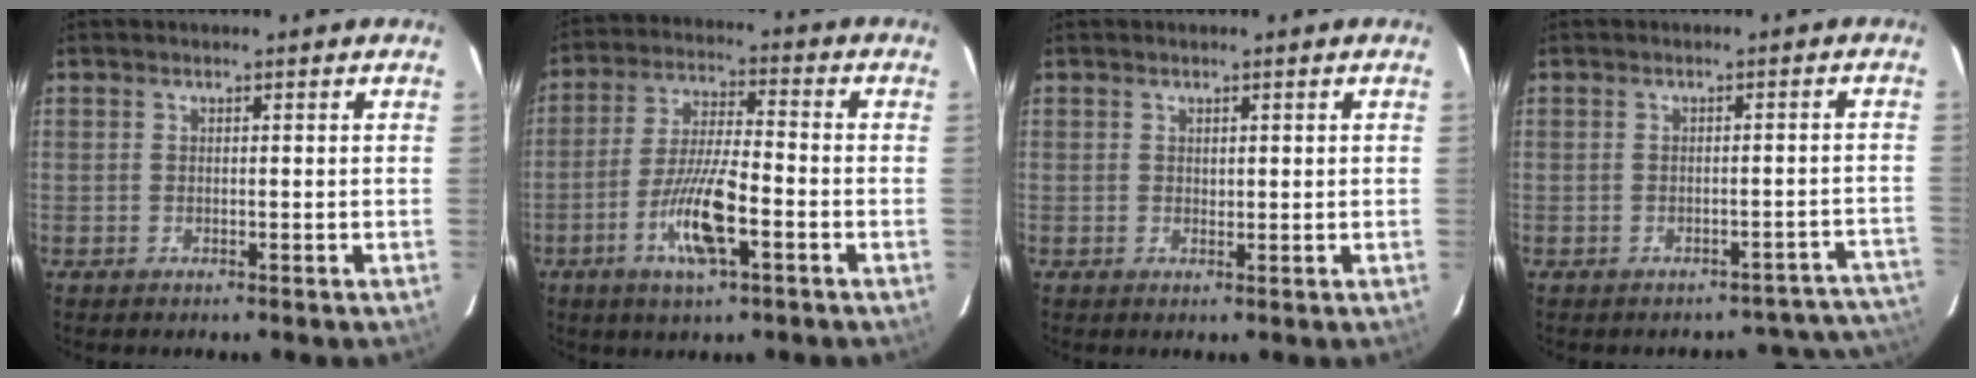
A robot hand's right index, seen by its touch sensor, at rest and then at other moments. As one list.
[{"total": 10.6, "force": [-4.2, 1.8, 9.5], "torque": [-0.184, -0.005, -0.077]}, {"total": 0.8, "force": [0.4, 0.4, 0.6], "torque": [-0.011, 0.000, 0.009]}, {"total": 8.2, "force": [-7.5, 3.3, 0.5], "torque": [0.022, 0.029, -0.067]}]